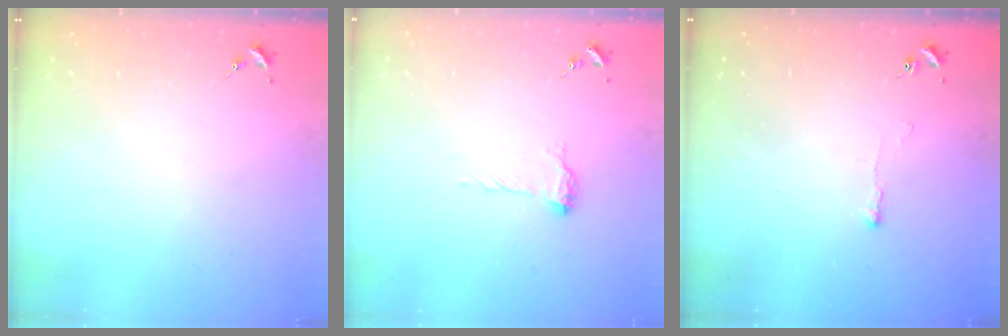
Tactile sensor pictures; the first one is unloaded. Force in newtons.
{"total": 8.2, "press": 8.1, "slide": 0.7}
{"total": 3.2, "press": 3.1, "slide": 0.6}